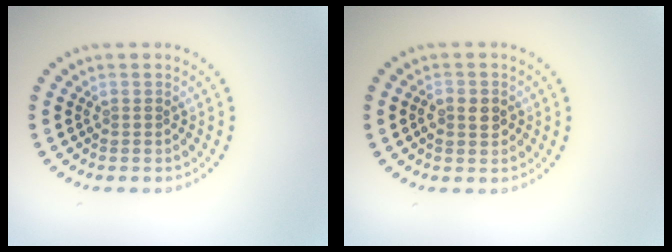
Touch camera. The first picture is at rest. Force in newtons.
{"total": 2.1, "press": 2.0, "slide": 0.3}